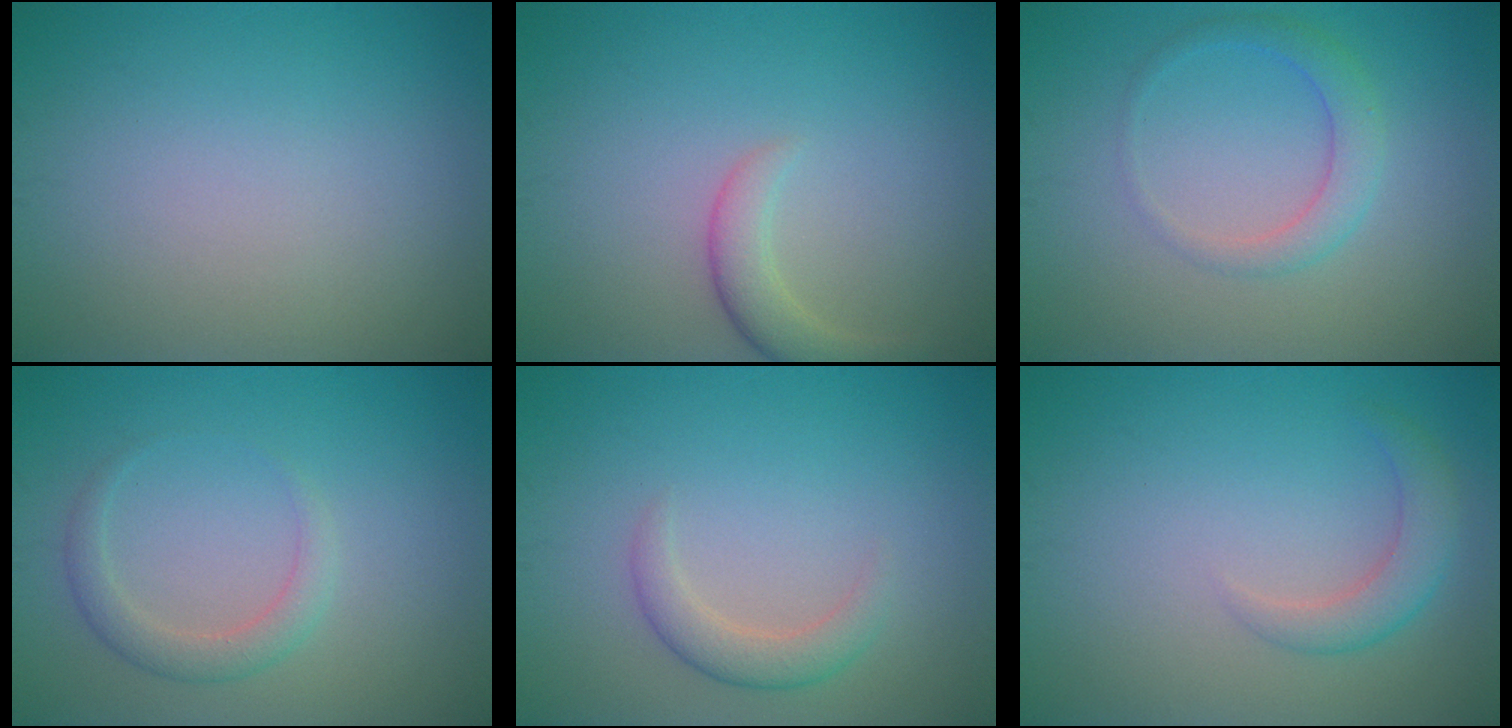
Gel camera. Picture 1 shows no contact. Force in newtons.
{"total": 2.6, "press": 2.6, "slide": 0.3}
{"total": 2.4, "press": 2.4, "slide": 0.1}
{"total": 2.1, "press": 2.1, "slide": 0.1}
{"total": 2.3, "press": 2.3, "slide": 0.1}
{"total": 2.5, "press": 2.5, "slide": 0.1}